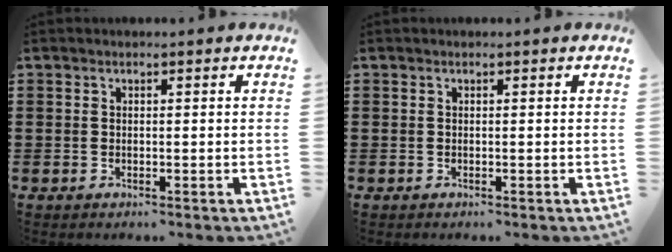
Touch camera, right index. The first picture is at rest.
{"total": 0.0}